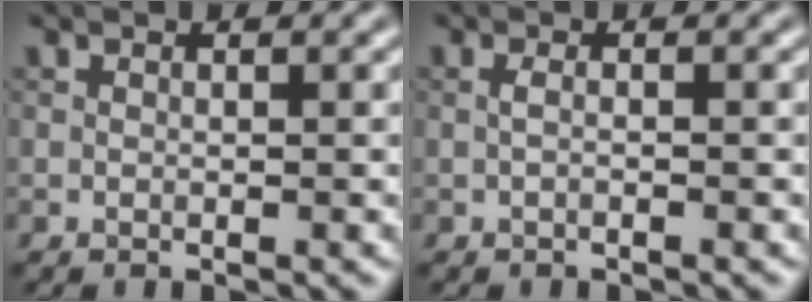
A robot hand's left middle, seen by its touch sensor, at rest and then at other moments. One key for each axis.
{"total": 0.7, "fx": -0.3, "fy": 0.1, "fz": 0.6, "tx": -0.014, "ty": 0.000, "tz": -0.007}